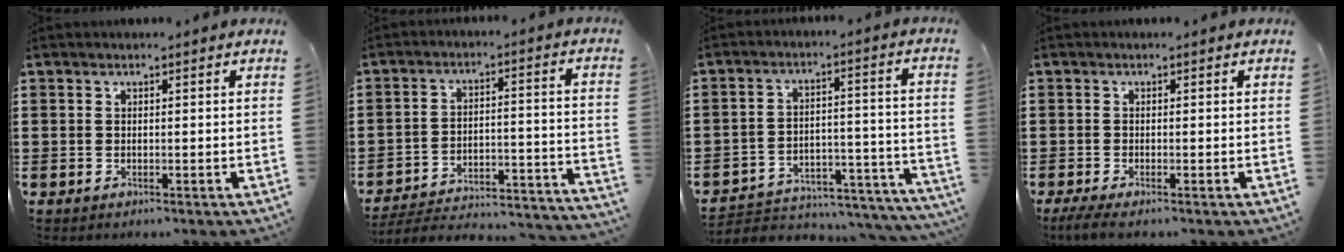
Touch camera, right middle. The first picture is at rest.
{"total": 3.1, "force": [-2.9, 0.4, 1.1], "torque": [-0.034, -0.019, -0.070]}
{"total": 3.4, "force": [-3.2, 1.2, 0.6], "torque": [-0.019, 0.000, -0.070]}
{"total": 1.3, "force": [-0.8, 0.0, 1.0], "torque": [-0.021, -0.005, -0.017]}